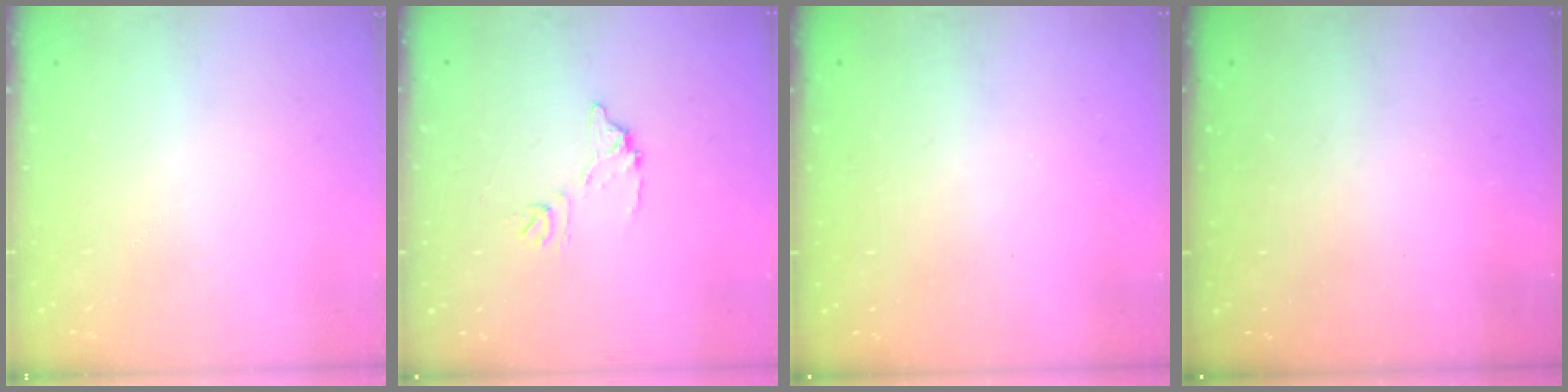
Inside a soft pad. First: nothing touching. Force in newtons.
{"total": 8.1, "press": 8.1, "slide": 0.5}
{"total": 3.1, "press": 3.1, "slide": 0.1}
{"total": 3.0, "press": 3.0, "slide": 0.1}